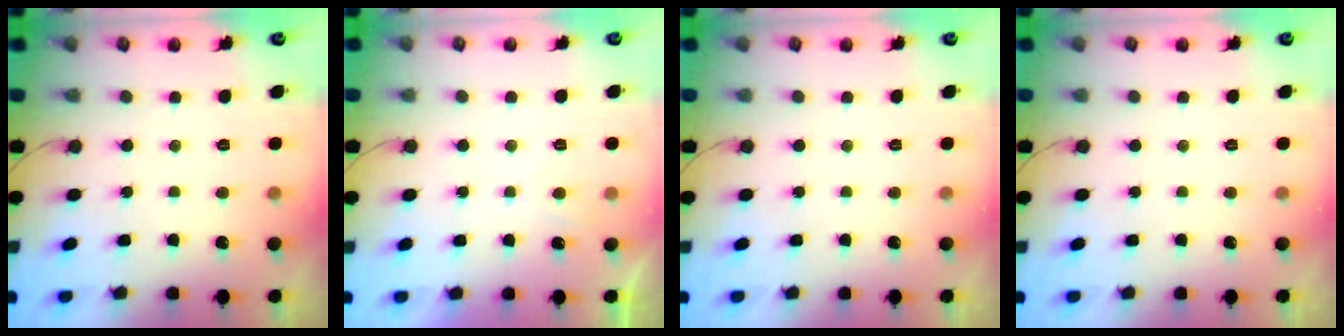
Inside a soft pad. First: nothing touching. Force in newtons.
{"total": 0.7, "press": 0.4, "slide": 0.5}
{"total": 0.0}
{"total": 0.0}